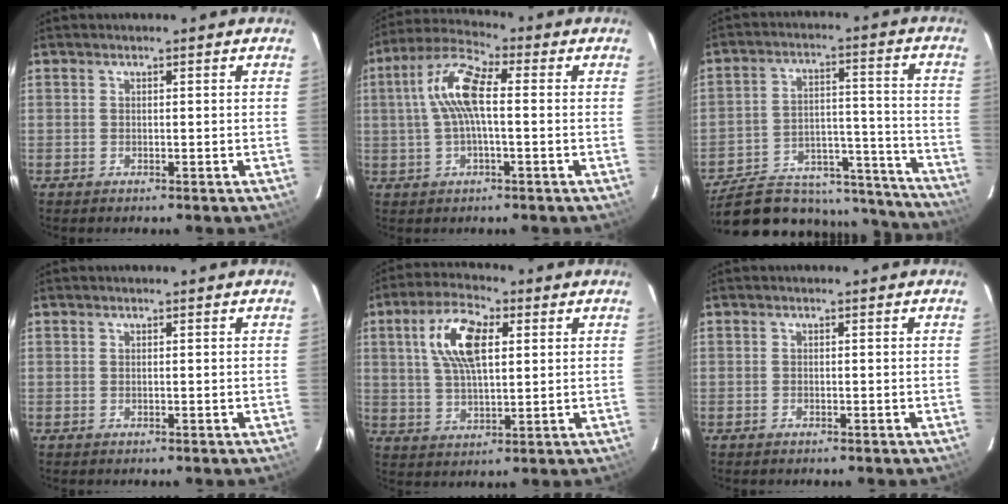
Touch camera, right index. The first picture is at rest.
{"total": 9.7, "force": [0.7, 3.1, 9.2], "torque": [-0.191, 0.023, 0.010]}
{"total": 24.9, "force": [-19.9, 11.3, 9.8], "torque": [-0.183, 0.039, -0.248]}
{"total": 0.0}
{"total": 10.9, "force": [3.3, 4.8, 9.2], "torque": [-0.174, 0.019, 0.062]}
{"total": 0.5, "force": [-0.4, 0.3, 0.1], "torque": [-0.002, 0.002, -0.010]}